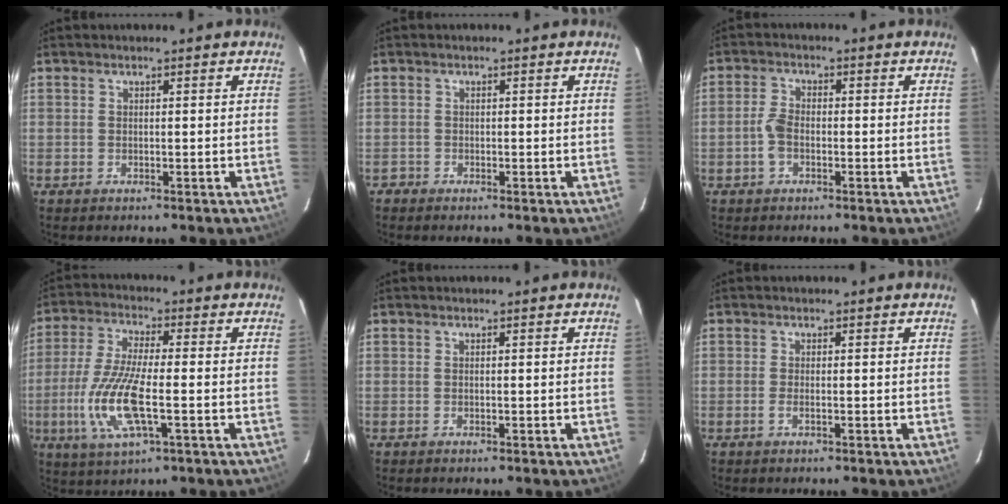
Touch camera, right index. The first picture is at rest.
{"total": 1.0, "force": [-0.7, 0.7, -0.1], "torque": [0.000, 0.005, -0.015]}
{"total": 3.5, "force": [-1.2, 2.0, 2.6], "torque": [-0.062, 0.006, -0.023]}
{"total": 13.3, "force": [-3.2, 3.5, 12.4], "torque": [-0.263, -0.011, -0.065]}
{"total": 0.0}
{"total": 1.3, "force": [-0.5, 0.0, 1.2], "torque": [-0.024, -0.001, -0.009]}